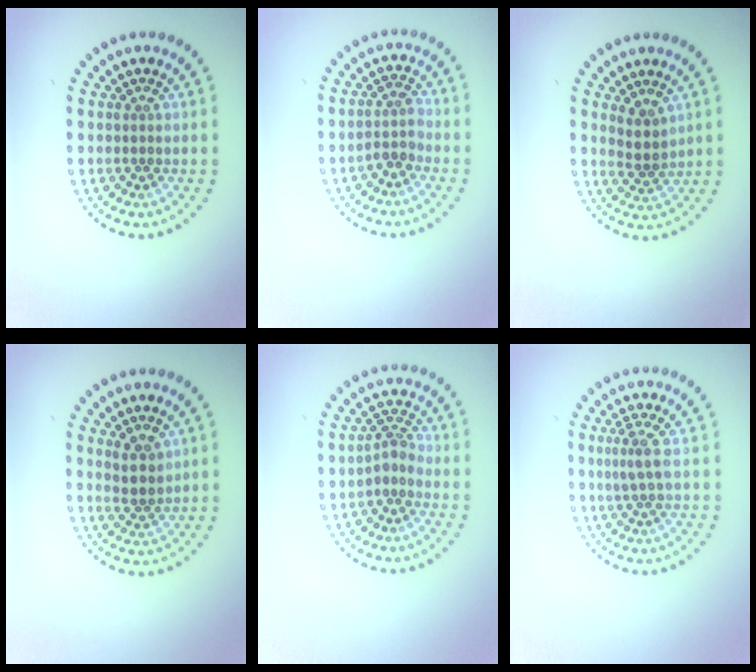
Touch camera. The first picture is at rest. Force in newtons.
{"total": 2.0, "press": 1.6, "slide": 1.1}
{"total": 2.2, "press": 1.7, "slide": 1.4}
{"total": 2.2, "press": 1.9, "slide": 1.1}
{"total": 2.0, "press": 1.6, "slide": 1.3}
{"total": 1.8, "press": 1.4, "slide": 1.1}